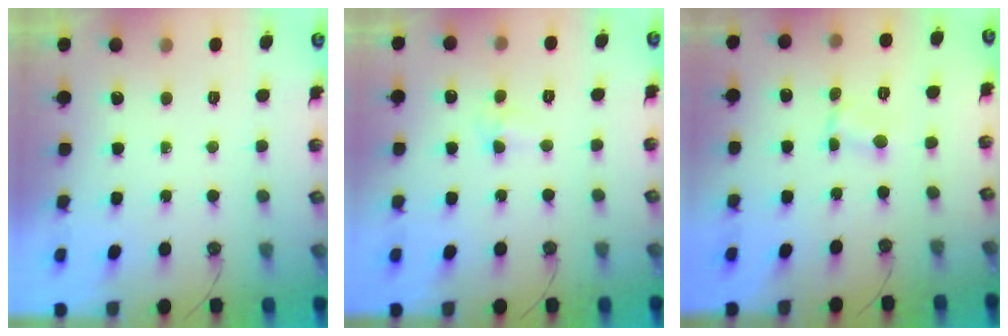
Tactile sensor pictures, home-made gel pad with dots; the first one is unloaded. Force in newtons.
{"total": 3.0, "press": 2.8, "slide": 1.1}
{"total": 0.6, "press": 0.6, "slide": 0.1}